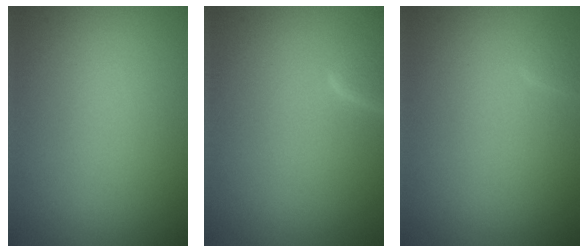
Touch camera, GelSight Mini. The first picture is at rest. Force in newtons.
{"total": 2.5, "press": 2.5, "slide": 0.2}
{"total": 0.6, "press": 0.6, "slide": 0.1}